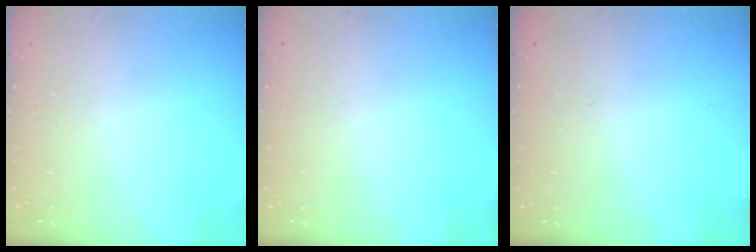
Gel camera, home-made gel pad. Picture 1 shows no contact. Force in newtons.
{"total": 0.0}
{"total": 0.0}